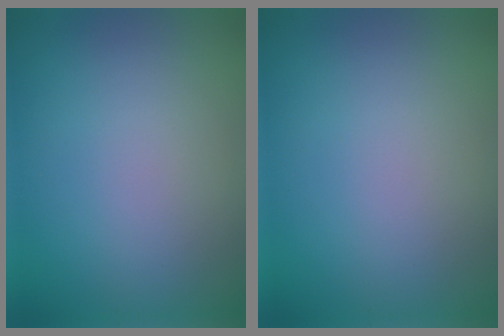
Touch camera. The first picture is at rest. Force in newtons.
{"total": 0.0}